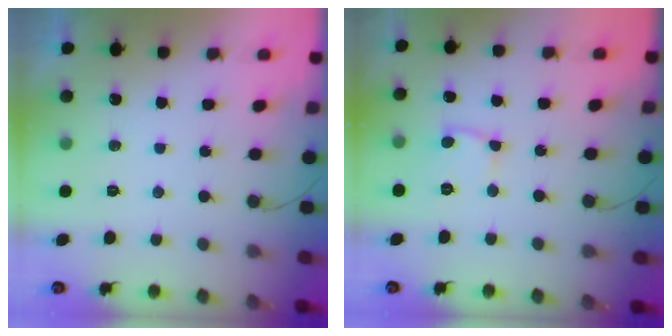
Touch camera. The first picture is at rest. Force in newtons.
{"total": 5.0, "press": 5.0, "slide": 0.8}